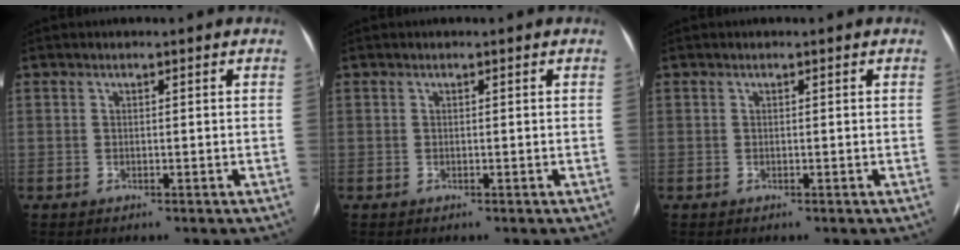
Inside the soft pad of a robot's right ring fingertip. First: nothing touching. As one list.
[{"total": 0.0}, {"total": 0.0}]